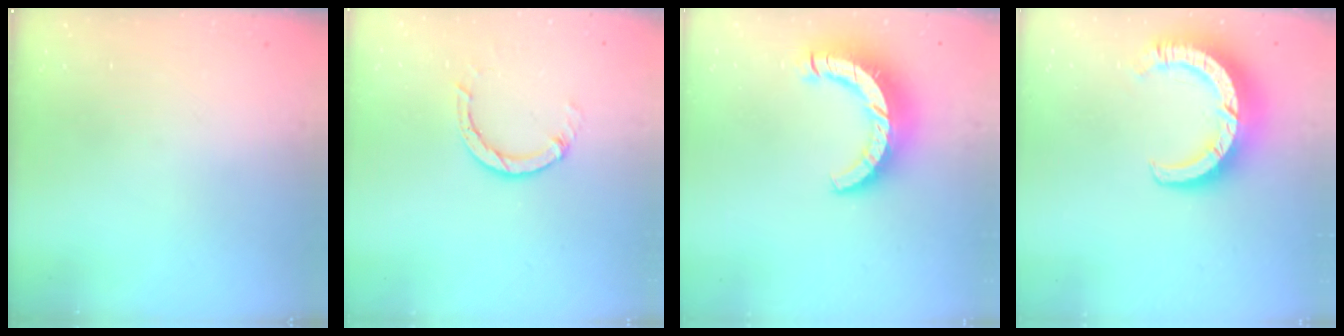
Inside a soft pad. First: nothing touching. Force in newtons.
{"total": 4.4, "press": 4.4, "slide": 0.5}
{"total": 12.2, "press": 12.1, "slide": 1.3}
{"total": 11.4, "press": 11.3, "slide": 1.1}